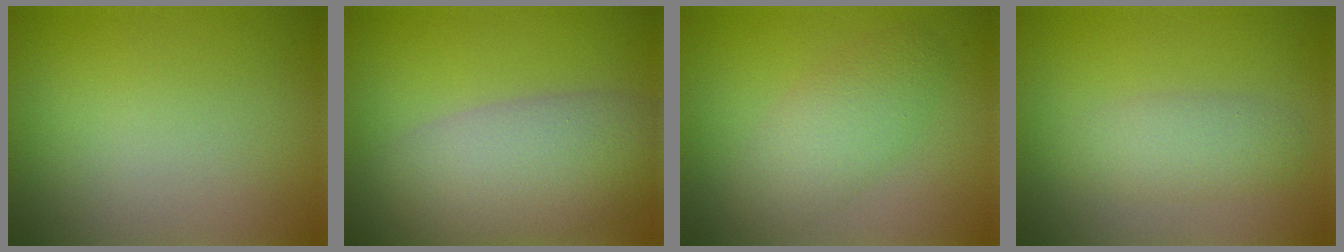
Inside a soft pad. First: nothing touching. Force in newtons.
{"total": 8.5, "press": 8.5, "slide": 0.4}
{"total": 3.8, "press": 3.8, "slide": 0.0}
{"total": 2.6, "press": 2.6, "slide": 0.2}